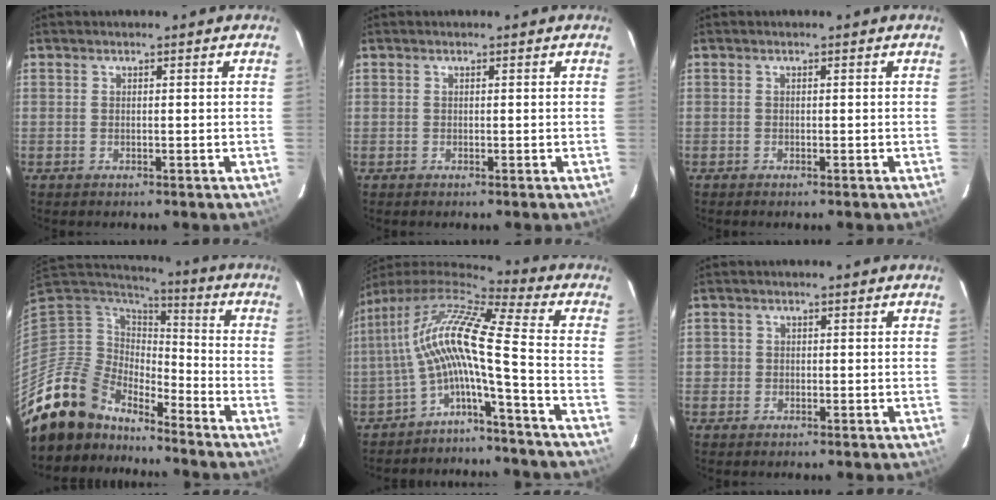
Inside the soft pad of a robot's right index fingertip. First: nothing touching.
{"total": 0.8, "force": [-0.1, 0.8, 0.1], "torque": [0.000, 0.002, 0.000]}
{"total": 0.9, "force": [-0.6, 0.4, 0.5], "torque": [-0.009, -0.003, -0.010]}
{"total": 17.4, "force": [-15.3, 7.2, 3.9], "torque": [-0.103, 0.004, -0.281]}
{"total": 12.6, "force": [-3.0, -0.6, 12.2], "torque": [-0.212, -0.004, -0.059]}
{"total": 2.2, "force": [-0.7, 2.0, 0.6], "torque": [-0.014, 0.001, -0.011]}